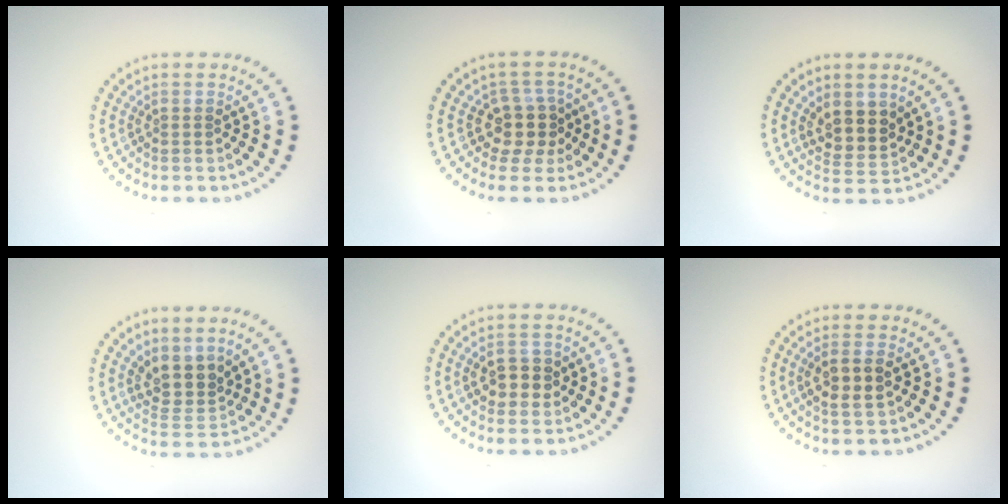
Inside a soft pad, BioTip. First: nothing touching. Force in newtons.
{"total": 2.9, "press": 2.3, "slide": 1.7}
{"total": 3.2, "press": 2.7, "slide": 1.6}
{"total": 3.3, "press": 2.5, "slide": 2.1}
{"total": 2.7, "press": 2.6, "slide": 0.5}
{"total": 2.6, "press": 2.5, "slide": 0.9}